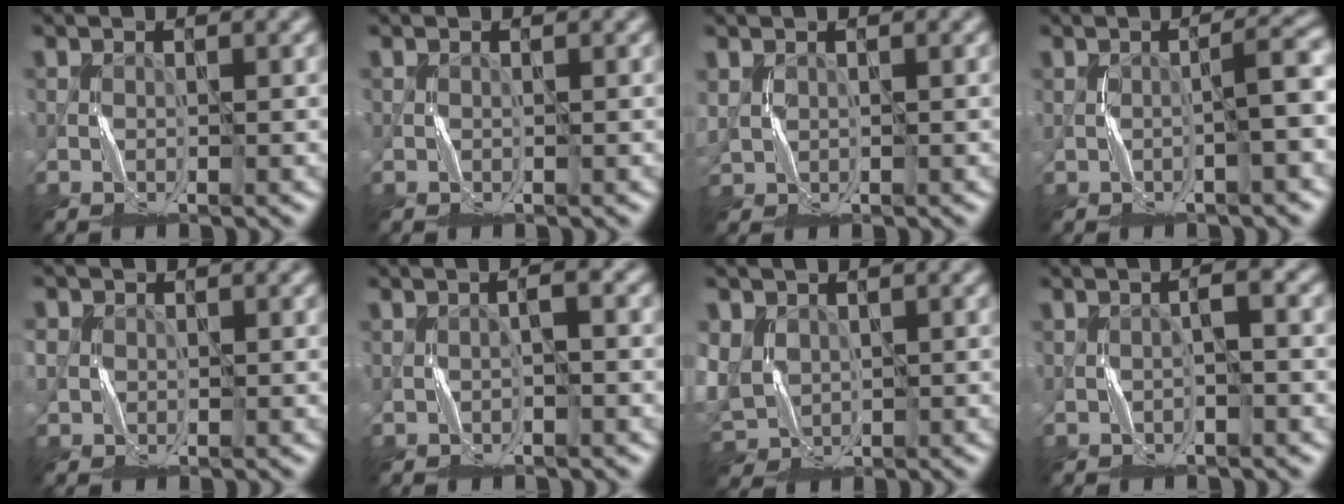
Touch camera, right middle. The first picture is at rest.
{"total": 0.0}
{"total": 1.3, "force": [0.6, 1.1, 0.5], "torque": [-0.018, 0.003, 0.018]}
{"total": 2.8, "force": [-0.4, 0.2, 2.8], "torque": [-0.045, 0.016, -0.009]}
{"total": 1.5, "force": [0.1, 1.4, 0.2], "torque": [-0.009, 0.001, 0.001]}
{"total": 1.8, "force": [0.0, 0.6, 1.7], "torque": [-0.021, 0.002, -0.002]}
{"total": 5.3, "force": [0.6, 4.3, 2.9], "torque": [-0.093, -0.002, 0.010]}
{"total": 1.7, "force": [-0.3, 0.3, 1.6], "torque": [-0.025, 0.006, -0.005]}